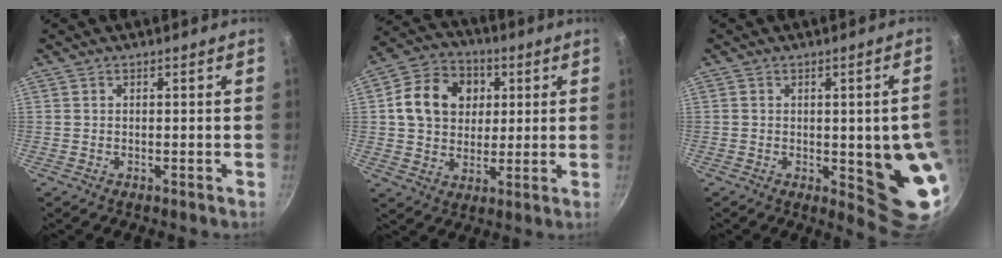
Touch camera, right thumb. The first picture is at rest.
{"total": 13.8, "force": [3.1, 11.3, 7.4], "torque": [-0.103, 0.010, 0.043]}
{"total": 12.1, "force": [-1.4, 3.6, 11.4], "torque": [-0.104, -0.005, -0.012]}